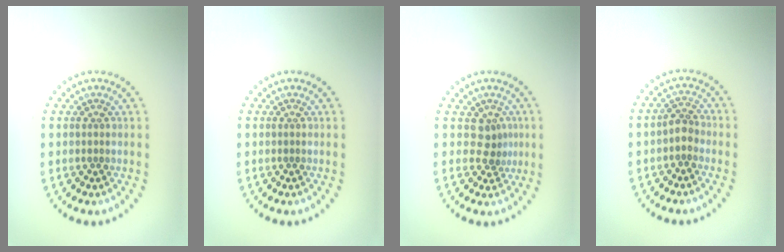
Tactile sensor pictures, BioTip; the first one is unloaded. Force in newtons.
{"total": 0.0}
{"total": 1.8, "press": 1.4, "slide": 1.2}
{"total": 1.7, "press": 1.6, "slide": 0.7}